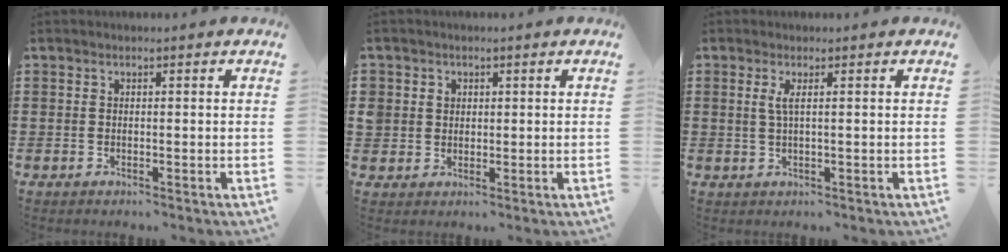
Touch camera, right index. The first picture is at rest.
{"total": 2.4, "force": [0.6, 2.3, 0.4], "torque": [-0.019, 0.012, 0.009]}
{"total": 1.7, "force": [0.4, 0.0, 1.7], "torque": [-0.036, -0.001, 0.006]}